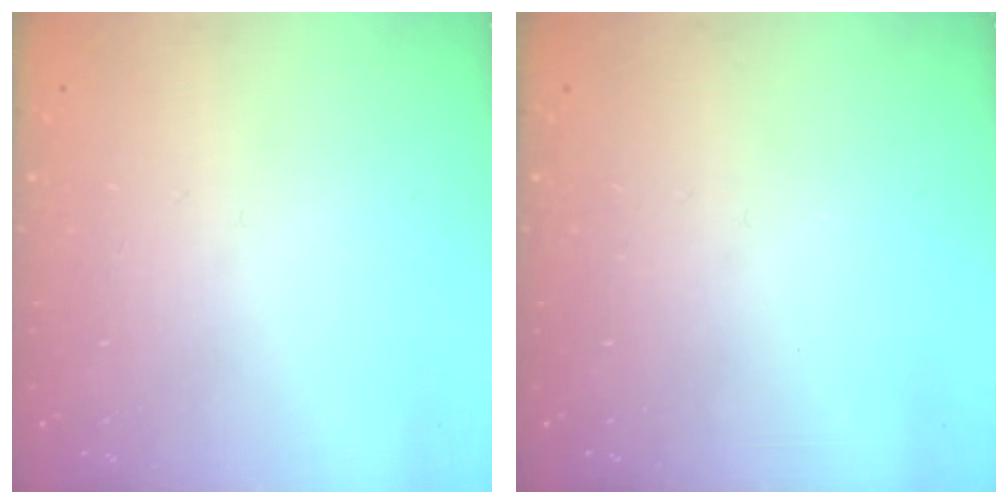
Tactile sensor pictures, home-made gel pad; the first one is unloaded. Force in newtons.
{"total": 0.0}